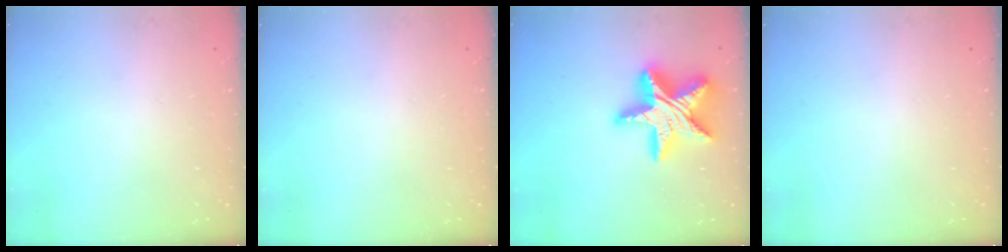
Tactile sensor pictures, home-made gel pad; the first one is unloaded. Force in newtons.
{"total": 0.0}
{"total": 24.1, "press": 24.0, "slide": 2.3}
{"total": 0.0}